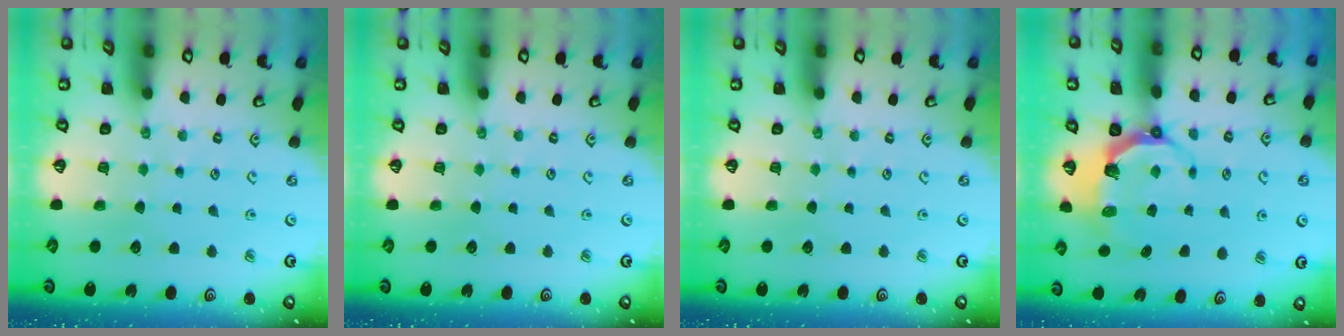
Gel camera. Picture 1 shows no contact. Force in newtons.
{"total": 0.0}
{"total": 0.0}
{"total": 5.5, "press": 4.0, "slide": 3.7}